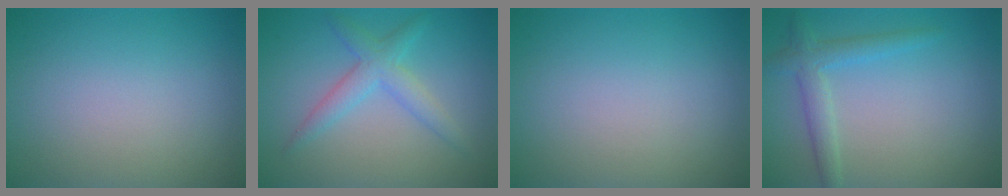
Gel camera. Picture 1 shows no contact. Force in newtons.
{"total": 3.0, "press": 3.0, "slide": 0.1}
{"total": 0.0}
{"total": 2.6, "press": 2.6, "slide": 0.1}